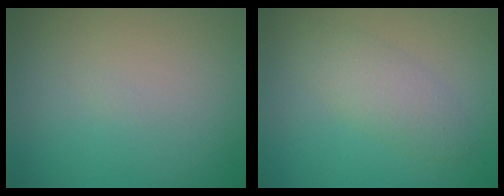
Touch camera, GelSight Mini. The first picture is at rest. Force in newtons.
{"total": 2.4, "press": 2.4, "slide": 0.0}